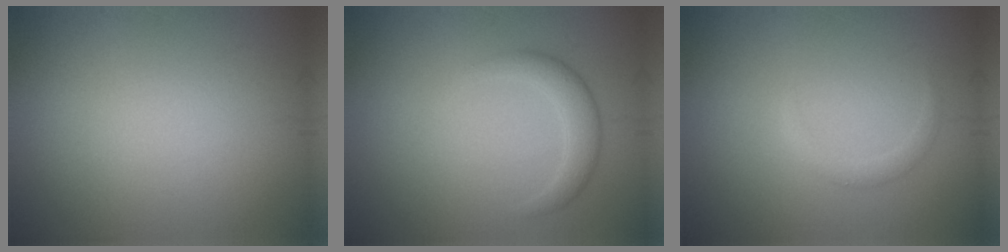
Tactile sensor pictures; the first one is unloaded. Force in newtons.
{"total": 2.4, "press": 2.4, "slide": 0.1}
{"total": 1.2, "press": 1.2, "slide": 0.1}